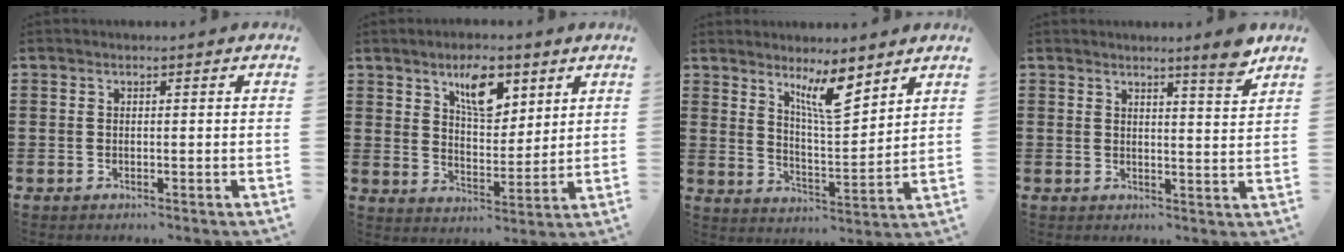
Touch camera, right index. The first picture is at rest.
{"total": 8.0, "force": [4.6, 3.7, 5.4], "torque": [-0.089, -0.003, 0.075]}
{"total": 7.7, "force": [5.7, 1.6, 5.0], "torque": [-0.096, -0.021, 0.098]}
{"total": 4.4, "force": [3.7, -0.6, 2.2], "torque": [-0.046, -0.011, 0.063]}